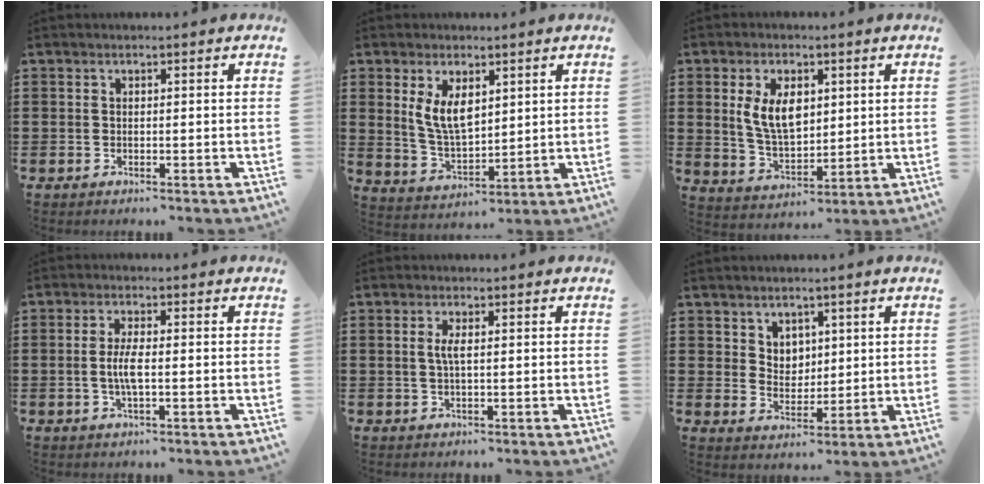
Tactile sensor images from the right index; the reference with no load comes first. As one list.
[{"total": 6.5, "force": [2.5, 3.4, 4.9], "torque": [-0.112, 0.004, 0.044]}, {"total": 8.0, "force": [2.1, 4.5, 6.3], "torque": [-0.133, 0.008, 0.034]}, {"total": 3.8, "force": [-0.6, 0.7, 3.7], "torque": [-0.081, -0.008, -0.017]}, {"total": 2.2, "force": [0.3, 0.4, 2.1], "torque": [-0.043, -0.001, 0.003]}, {"total": 4.1, "force": [2.6, 3.1, 0.5], "torque": [-0.026, 0.007, 0.049]}]